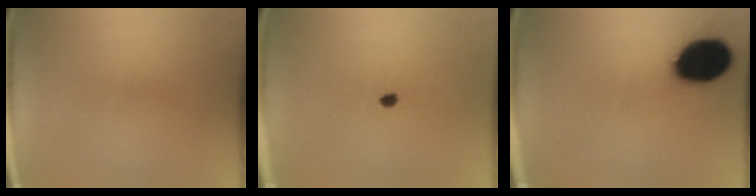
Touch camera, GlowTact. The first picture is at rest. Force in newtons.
{"total": 1.5}
{"total": 18.7}